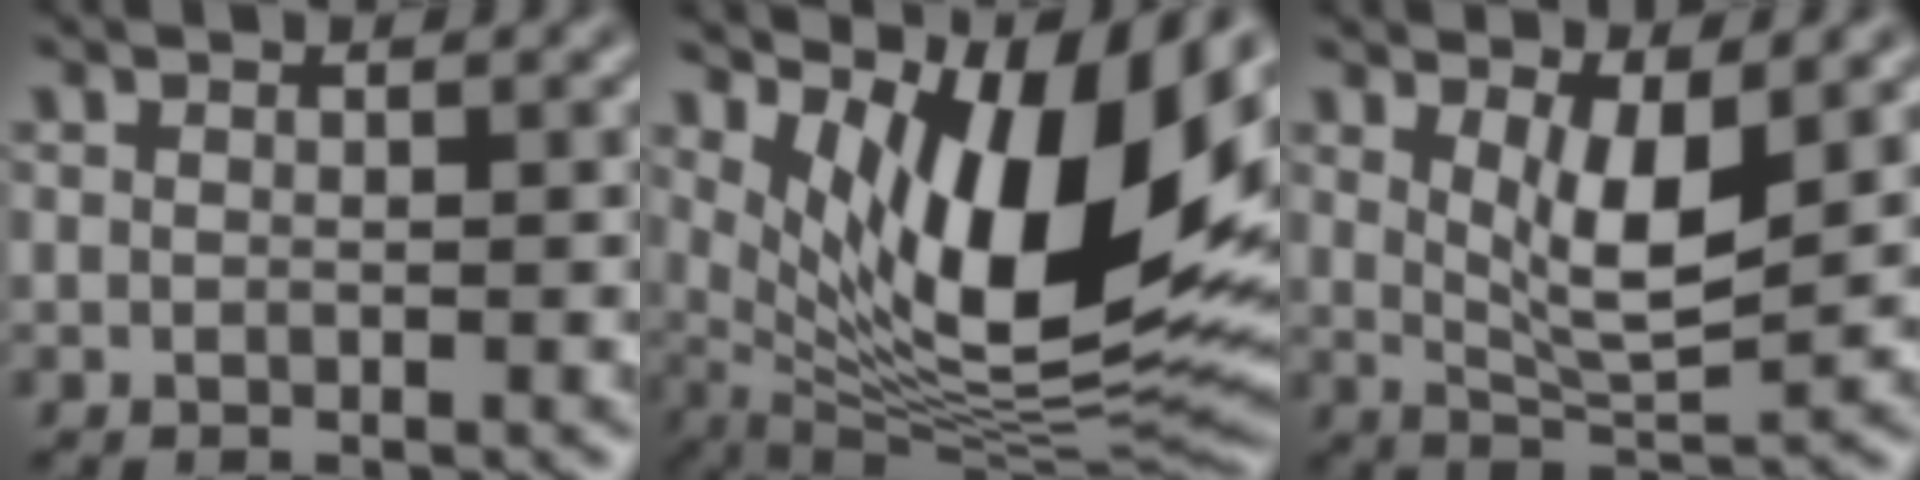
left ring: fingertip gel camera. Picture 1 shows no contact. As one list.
[{"total": 14.3, "force": [4.9, 5.2, 12.3], "torque": [-0.201, -0.011, 0.090]}, {"total": 4.8, "force": [1.8, 1.5, 4.2], "torque": [-0.076, -0.014, 0.036]}]